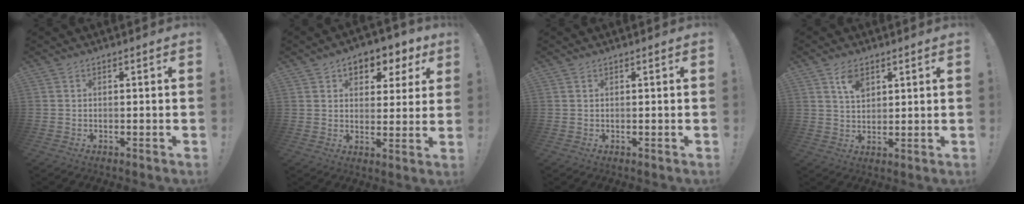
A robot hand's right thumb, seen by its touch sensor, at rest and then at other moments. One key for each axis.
{"total": 6.8, "fx": 3.4, "fy": 5.0, "fz": 3.2, "tx": -0.038, "ty": -0.019, "tz": 0.064}
{"total": 0.6, "fx": 0.5, "fy": 0.3, "fz": 0.2, "tx": -0.002, "ty": 0.000, "tz": 0.009}
{"total": 6.3, "fx": 3.5, "fy": 3.8, "fz": 3.6, "tx": -0.056, "ty": -0.011, "tz": 0.063}